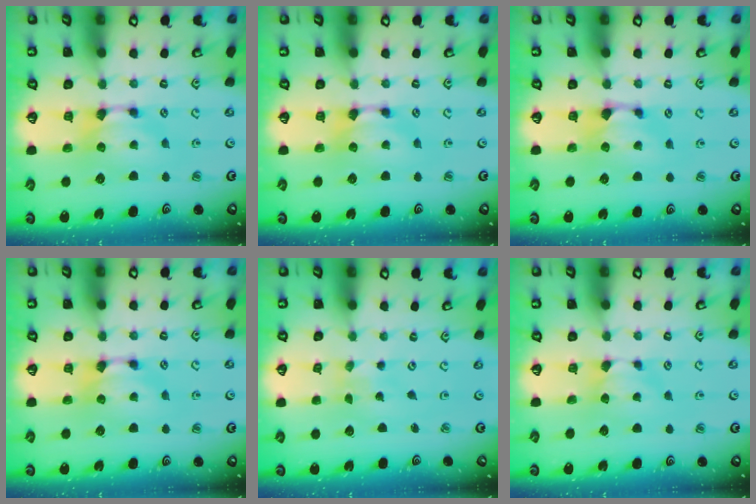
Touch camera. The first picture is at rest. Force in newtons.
{"total": 0.0}
{"total": 1.0, "press": 0.7, "slide": 0.6}
{"total": 0.0}
{"total": 5.4, "press": 5.4, "slide": 0.3}
{"total": 1.6, "press": 1.4, "slide": 0.7}